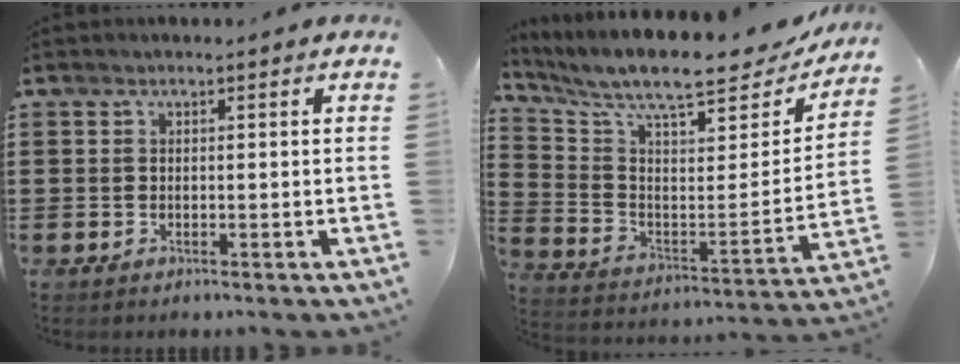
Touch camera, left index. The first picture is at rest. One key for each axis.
{"total": 9.9, "fx": 8.2, "fy": 1.7, "fz": 5.2, "tx": -0.129, "ty": -0.060, "tz": 0.136}